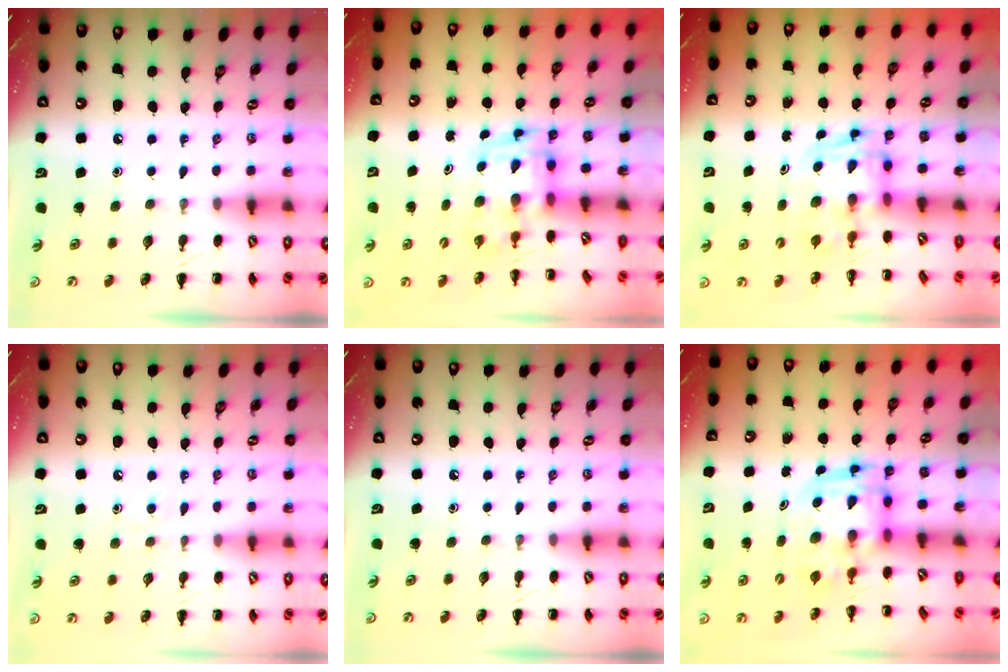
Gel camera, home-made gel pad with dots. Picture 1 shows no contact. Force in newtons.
{"total": 3.8, "press": 3.7, "slide": 0.7}
{"total": 2.8, "press": 2.8, "slide": 0.5}
{"total": 2.9, "press": 2.7, "slide": 1.1}
{"total": 0.0}
{"total": 3.6, "press": 3.5, "slide": 0.7}